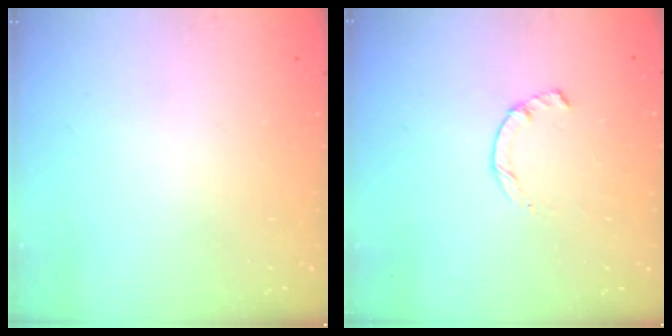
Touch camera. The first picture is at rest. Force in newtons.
{"total": 1.9, "press": 1.9, "slide": 0.3}